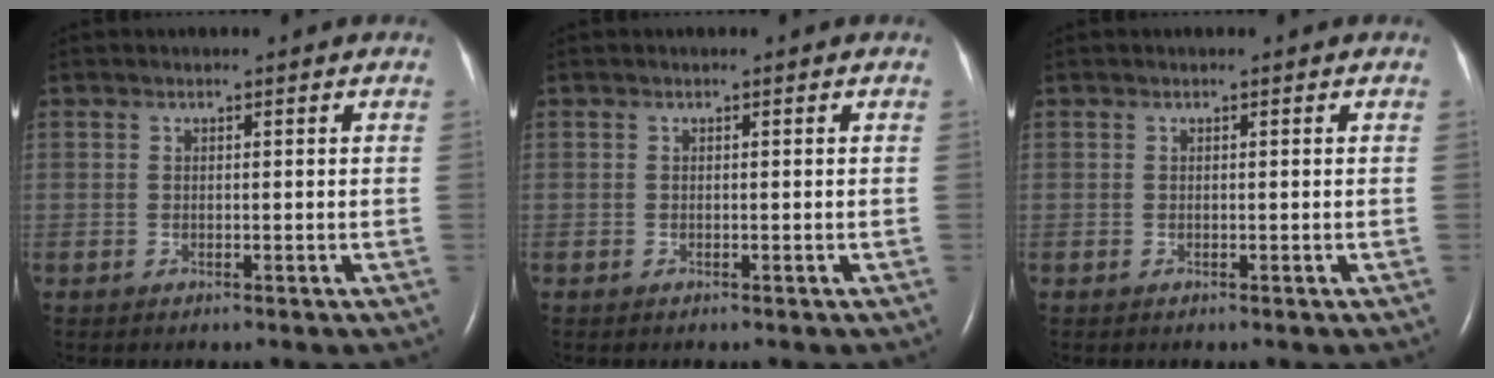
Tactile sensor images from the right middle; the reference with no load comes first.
{"total": 0.0}
{"total": 0.0}